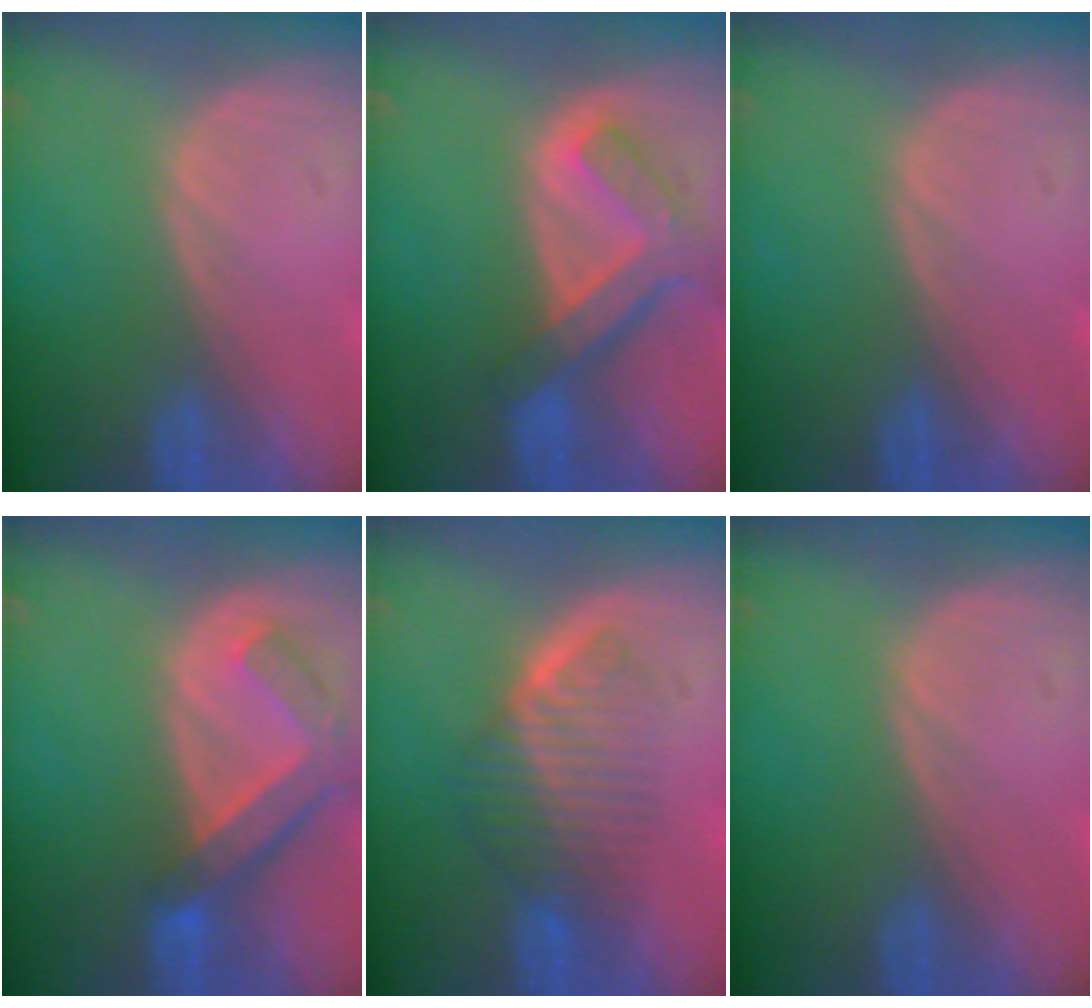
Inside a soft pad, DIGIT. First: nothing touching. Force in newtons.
{"total": 7.5, "press": 6.4, "slide": 3.9}
{"total": 0.0}
{"total": 7.2, "press": 6.3, "slide": 3.5}
{"total": 6.6, "press": 5.9, "slide": 2.9}
{"total": 0.0}